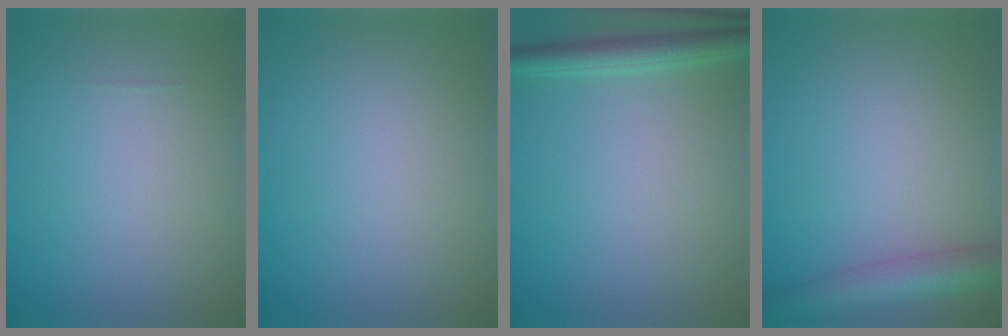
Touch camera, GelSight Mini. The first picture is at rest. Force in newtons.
{"total": 0.0}
{"total": 2.7, "press": 2.7, "slide": 0.1}
{"total": 4.5, "press": 4.5, "slide": 0.2}